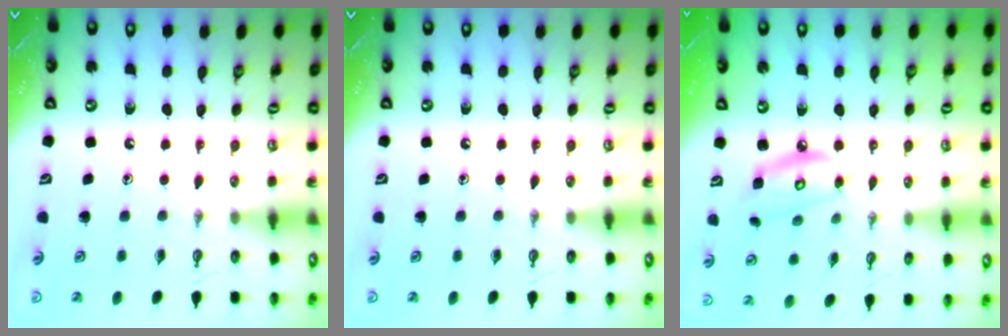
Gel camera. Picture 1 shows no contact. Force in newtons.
{"total": 0.0}
{"total": 7.2, "press": 7.1, "slide": 0.5}